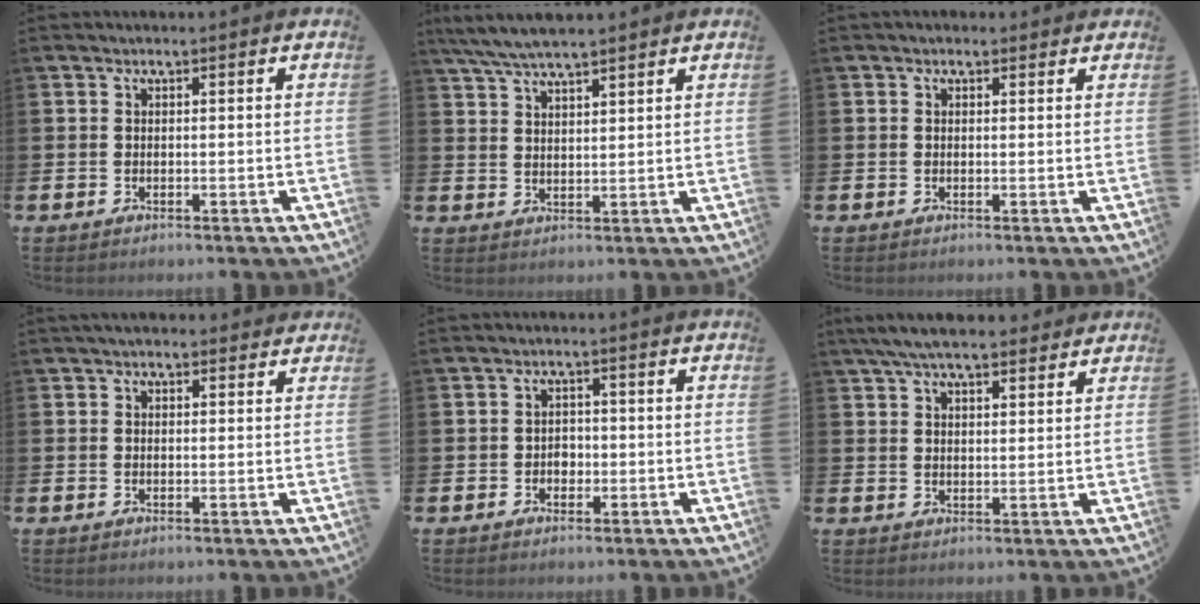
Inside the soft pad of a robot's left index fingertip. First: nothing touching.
{"total": 5.5, "force": [5.0, 0.6, 2.1], "torque": [-0.058, -0.010, 0.093]}
{"total": 0.7, "force": [0.5, 0.5, 0.2], "torque": [0.009, 0.002, 0.006]}
{"total": 1.9, "force": [1.7, 0.8, 0.5], "torque": [0.001, -0.001, 0.027]}
{"total": 1.8, "force": [-0.5, 1.5, 0.7], "torque": [-0.003, 0.000, -0.015]}
{"total": 7.5, "force": [7.0, 1.3, 2.3], "torque": [-0.066, -0.038, 0.124]}